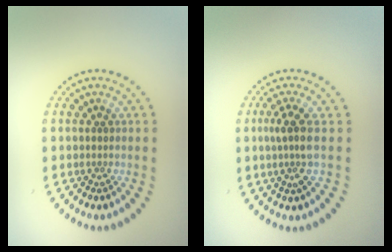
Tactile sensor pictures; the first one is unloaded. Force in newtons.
{"total": 2.7, "press": 2.0, "slide": 1.8}